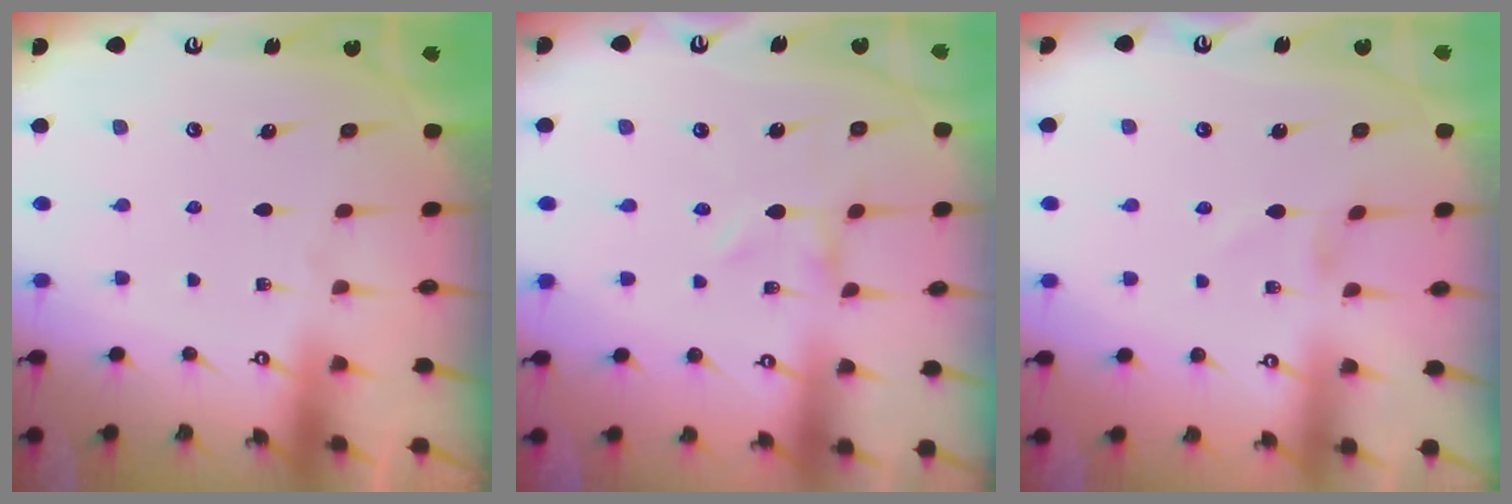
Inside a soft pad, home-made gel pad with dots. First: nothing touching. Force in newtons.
{"total": 0.0}
{"total": 0.0}